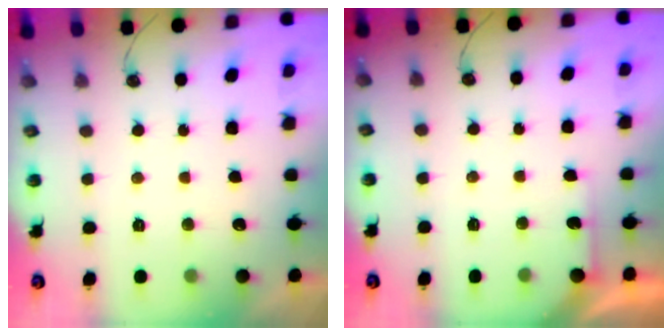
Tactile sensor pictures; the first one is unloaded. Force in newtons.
{"total": 3.3, "press": 3.3, "slide": 0.5}